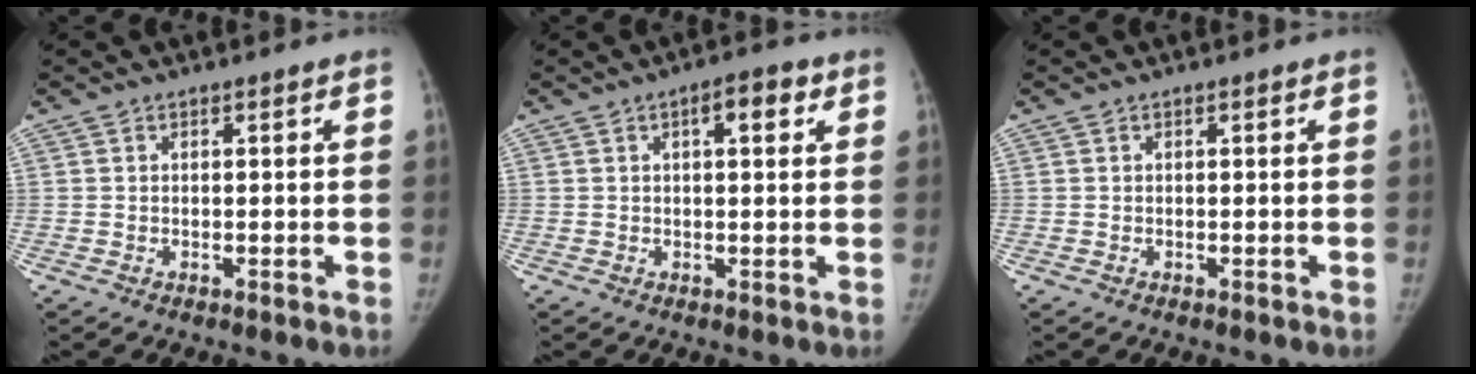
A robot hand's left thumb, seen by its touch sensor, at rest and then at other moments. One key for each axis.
{"total": 4.8, "fx": 1.9, "fy": 1.8, "fz": 4.0, "tx": -0.045, "ty": 0.003, "tz": 0.022}
{"total": 0.0}